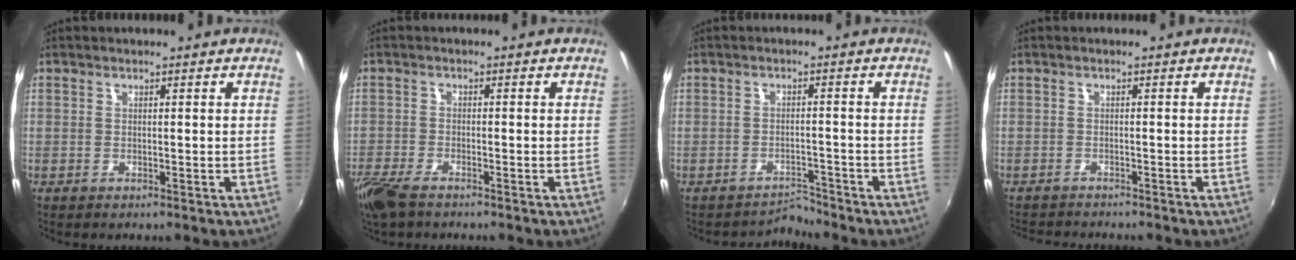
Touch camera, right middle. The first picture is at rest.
{"total": 6.8, "force": [-5.1, 2.1, 3.9], "torque": [-0.109, -0.025, -0.103]}
{"total": 3.0, "force": [-2.8, -0.1, -1.0], "torque": [0.013, 0.010, -0.044]}
{"total": 4.1, "force": [-4.0, 0.2, 1.0], "torque": [-0.033, -0.014, -0.067]}